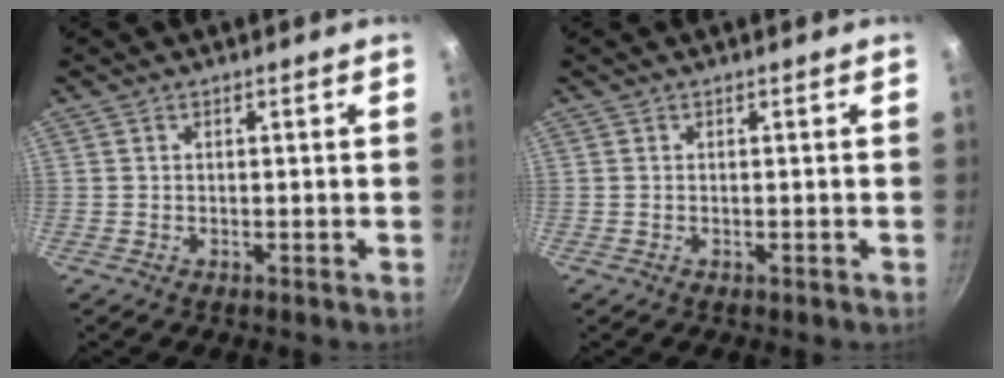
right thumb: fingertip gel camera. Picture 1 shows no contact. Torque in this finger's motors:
{"motor_torque": [-0.02, -0.01, -0.02, -0.01, 0.00]}